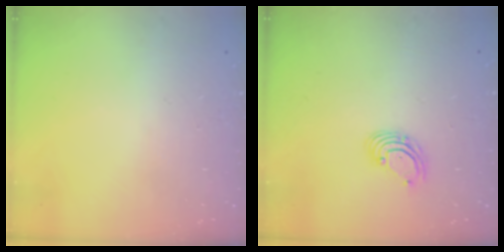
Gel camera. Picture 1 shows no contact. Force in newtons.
{"total": 2.6, "press": 2.6, "slide": 0.1}